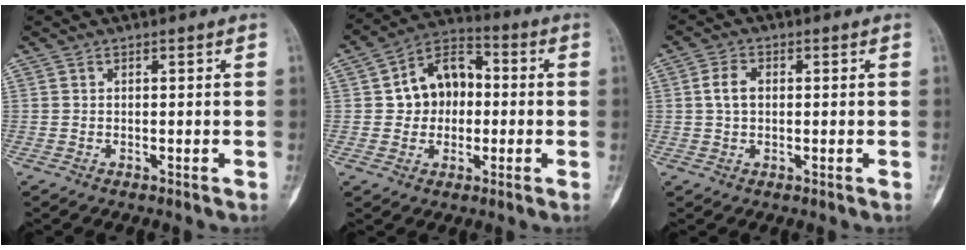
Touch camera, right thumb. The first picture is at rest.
{"total": 11.1, "force": [0.3, 8.5, 7.1], "torque": [-0.073, 0.030, -0.006]}
{"total": 4.0, "force": [0.6, 2.6, 3.0], "torque": [-0.061, 0.006, 0.009]}